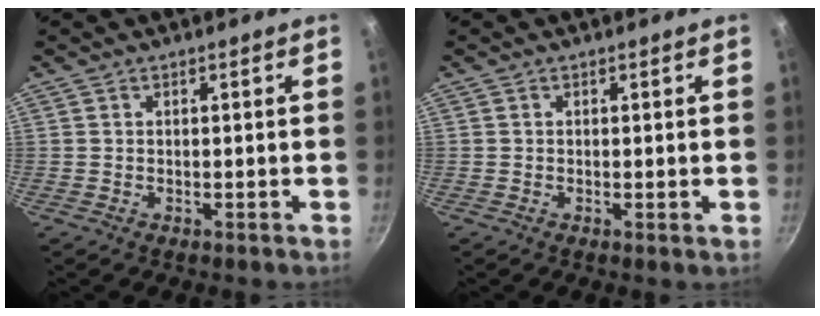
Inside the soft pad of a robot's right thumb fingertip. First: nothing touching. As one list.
[{"total": 0.0}]